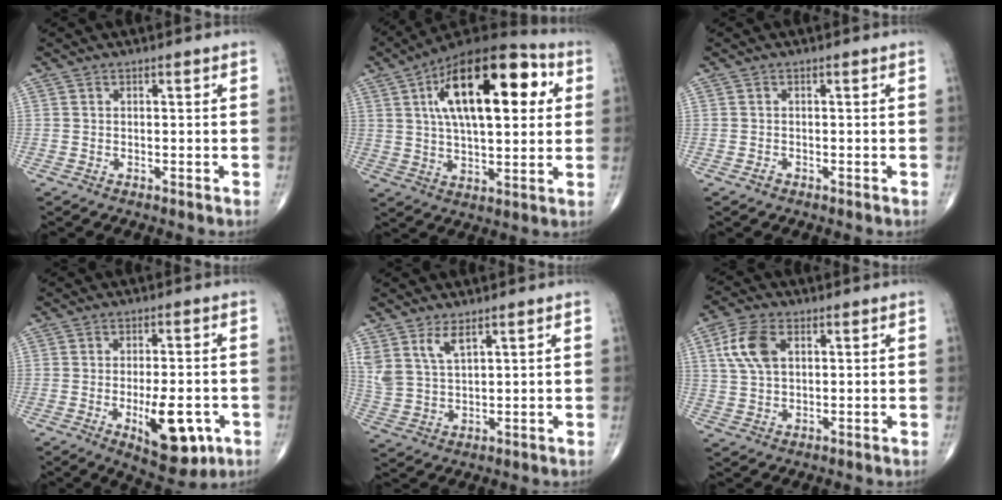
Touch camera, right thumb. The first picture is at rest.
{"total": 24.2, "force": [6.9, 10.8, 20.6], "torque": [-0.313, 0.012, 0.103]}
{"total": 0.7, "force": [-0.5, 0.5, 0.2], "torque": [-0.004, 0.002, -0.011]}
{"total": 11.8, "force": [-3.8, 4.9, 10.0], "torque": [-0.125, 0.001, -0.044]}
{"total": 6.0, "force": [3.7, 2.4, 4.1], "torque": [-0.083, -0.017, 0.082]}
{"total": 7.9, "force": [2.4, 4.6, 6.0], "torque": [-0.125, 0.005, 0.046]}